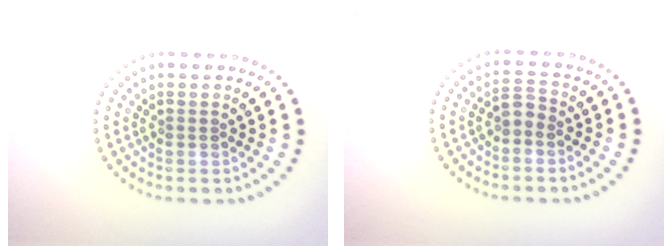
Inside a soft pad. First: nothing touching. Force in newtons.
{"total": 1.6, "press": 1.4, "slide": 0.7}